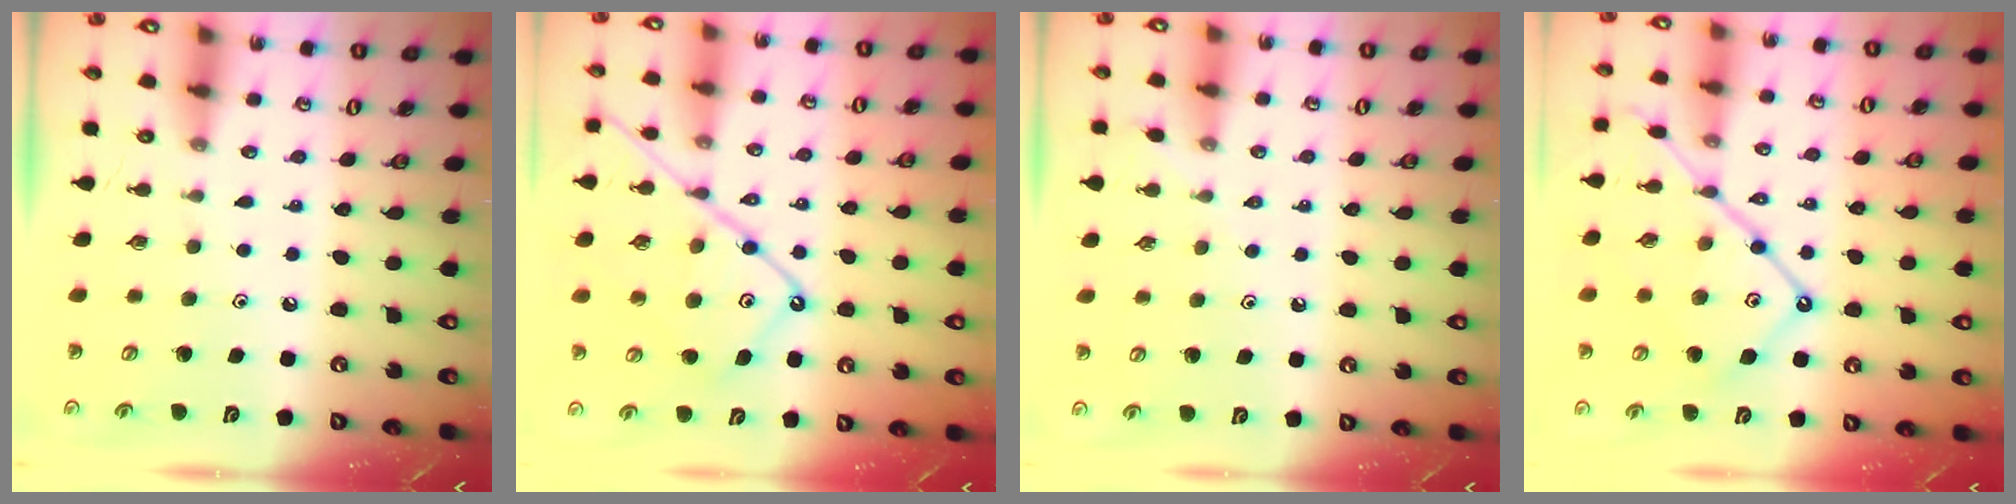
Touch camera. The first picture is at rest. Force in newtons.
{"total": 15.1, "press": 15.0, "slide": 1.4}
{"total": 4.9, "press": 4.8, "slide": 0.8}
{"total": 15.8, "press": 15.7, "slide": 1.5}